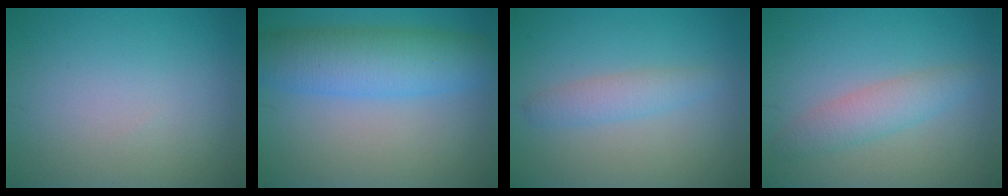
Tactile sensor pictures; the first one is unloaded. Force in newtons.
{"total": 7.0, "press": 7.0, "slide": 0.1}
{"total": 2.1, "press": 2.1, "slide": 0.2}
{"total": 2.9, "press": 2.9, "slide": 0.1}